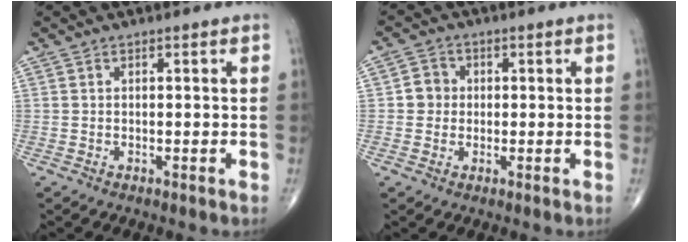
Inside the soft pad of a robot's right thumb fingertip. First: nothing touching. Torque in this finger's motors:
{"motor_torque": [-0.15, 0.14, 0.08, -0.01, 0.01]}